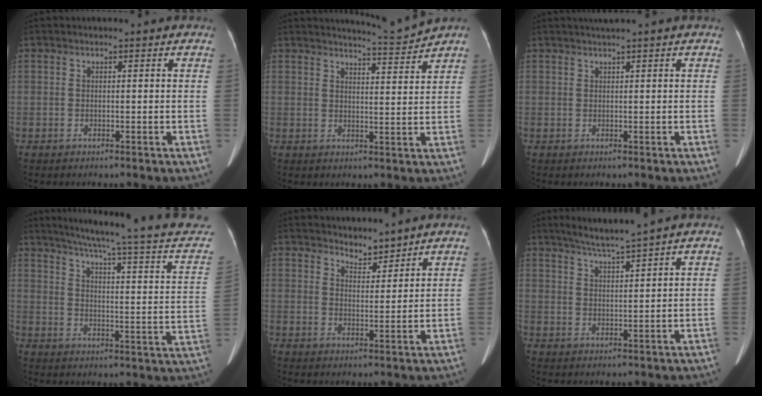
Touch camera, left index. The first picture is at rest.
{"total": 4.3, "force": [4.1, -1.3, -0.5], "torque": [-0.005, -0.026, 0.064]}
{"total": 1.6, "force": [1.3, -0.4, 0.9], "torque": [-0.012, 0.009, 0.026]}
{"total": 25.1, "force": [22.2, -0.4, 11.6], "torque": [-0.170, -0.063, 0.271]}
{"total": 3.3, "force": [3.1, 0.8, 0.2], "torque": [-0.006, 0.002, 0.055]}
{"total": 5.1, "force": [4.3, -1.5, 2.2], "torque": [-0.043, -0.007, 0.081]}